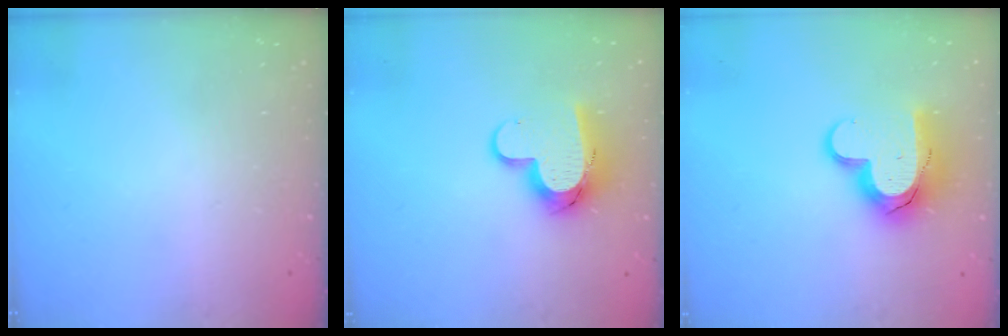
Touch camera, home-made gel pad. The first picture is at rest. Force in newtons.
{"total": 11.9, "press": 11.8, "slide": 1.1}
{"total": 14.1, "press": 14.0, "slide": 1.2}